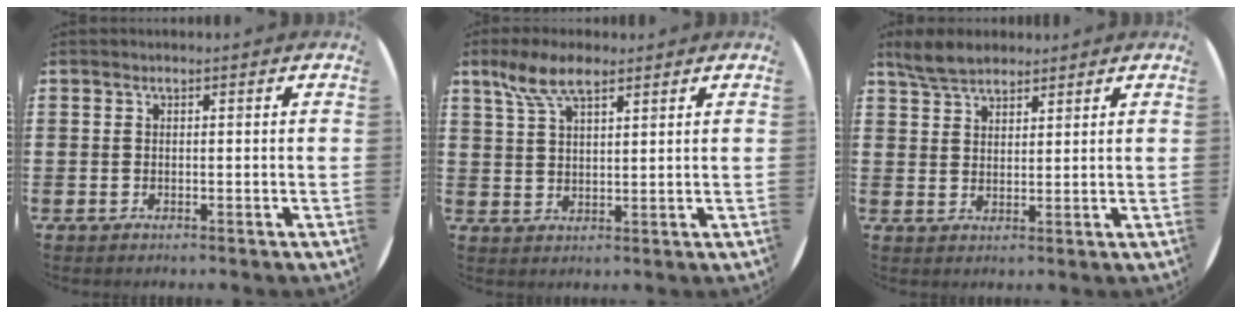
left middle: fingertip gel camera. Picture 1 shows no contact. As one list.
[{"total": 6.4, "force": [4.3, 2.4, 4.1], "torque": [-0.090, 0.004, 0.079]}, {"total": 4.6, "force": [4.1, 1.7, 1.3], "torque": [-0.036, -0.001, 0.080]}]